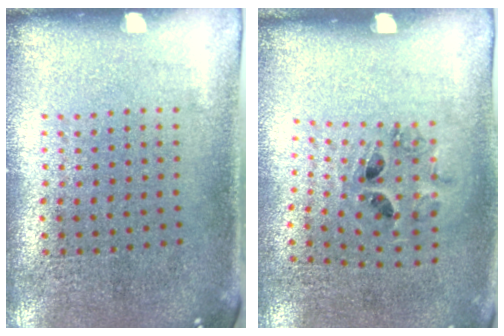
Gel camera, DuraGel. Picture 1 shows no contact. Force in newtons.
{"total": 1.4, "press": 0.8, "slide": 1.1}